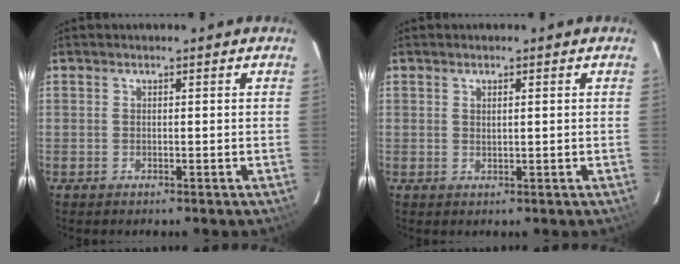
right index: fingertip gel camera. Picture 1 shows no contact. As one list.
[{"total": 1.1, "force": [0.5, 0.2, 1.0], "torque": [-0.017, 0.004, 0.009]}]